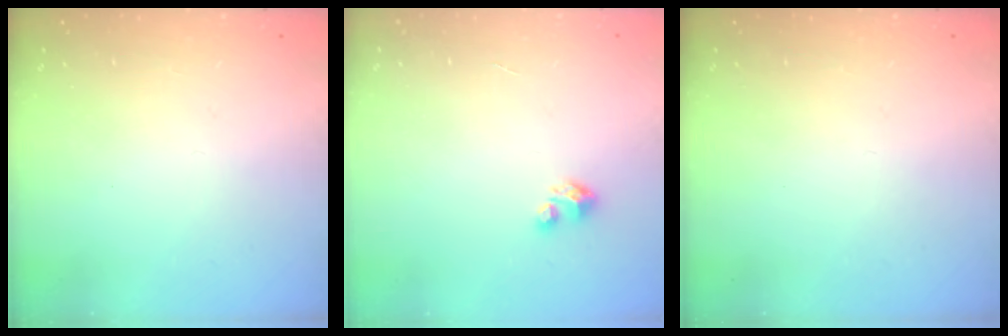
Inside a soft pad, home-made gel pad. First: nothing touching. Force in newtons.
{"total": 1.7, "press": 1.7, "slide": 0.1}
{"total": 0.0}